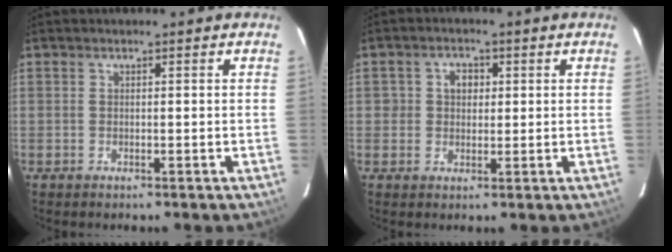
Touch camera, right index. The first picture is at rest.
{"total": 3.3, "force": [0.4, 3.0, 1.3], "torque": [-0.020, 0.011, 0.007]}